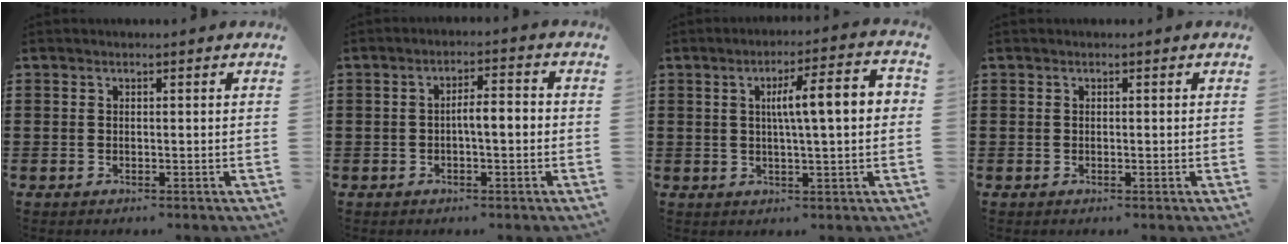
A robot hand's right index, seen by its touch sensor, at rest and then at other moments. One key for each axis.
{"total": 3.3, "fx": -0.6, "fy": 0.8, "fz": 3.1, "tx": -0.055, "ty": 0.006, "tz": -0.014}
{"total": 8.7, "fx": 1.2, "fy": 1.3, "fz": 8.5, "tx": -0.150, "ty": 0.003, "tz": 0.010}
{"total": 0.0}